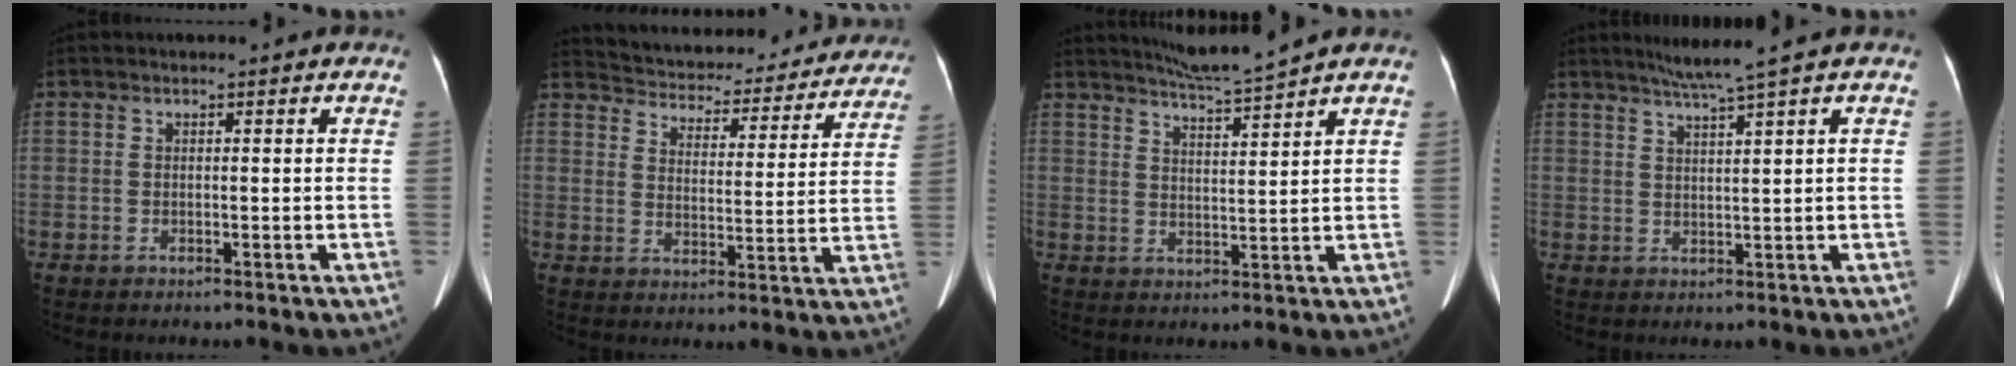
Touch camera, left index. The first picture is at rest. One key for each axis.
{"total": 23.5, "fx": 21.9, "fy": 6.3, "fz": 5.8, "tx": -0.088, "ty": -0.024, "tz": 0.268}
{"total": 5.9, "fx": 5.4, "fy": -1.6, "fz": 1.7, "tx": -0.037, "ty": -0.011, "tz": 0.098}
{"total": 4.7, "fx": 3.5, "fy": -1.5, "fz": 2.7, "tx": -0.050, "ty": -0.003, "tz": 0.067}